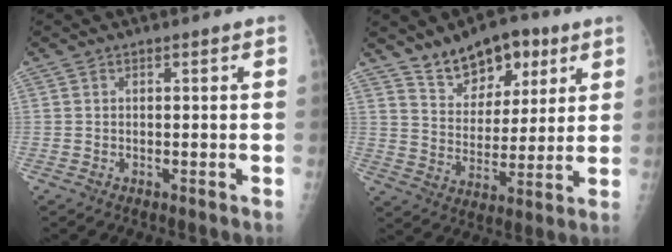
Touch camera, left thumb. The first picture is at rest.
{"total": 12.7, "force": [8.1, 7.5, 6.3], "torque": [-0.062, -0.039, 0.136]}